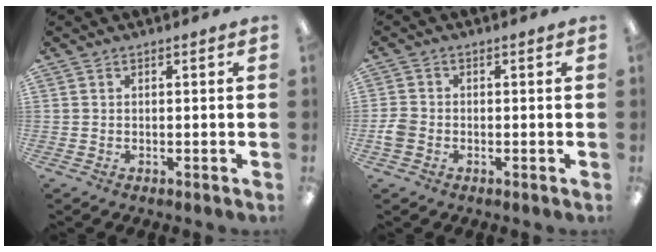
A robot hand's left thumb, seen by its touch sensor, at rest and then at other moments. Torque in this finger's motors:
{"motor_torque": [-0.04, 0.19, -0.11, 0.09, 0.00]}